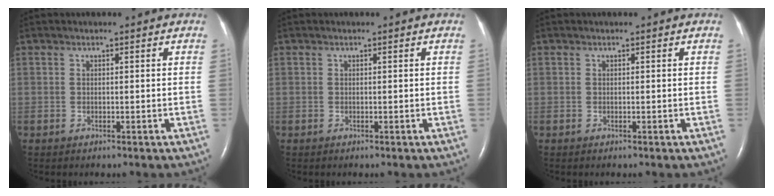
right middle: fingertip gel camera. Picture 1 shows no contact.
{"total": 0.0}
{"total": 0.0}